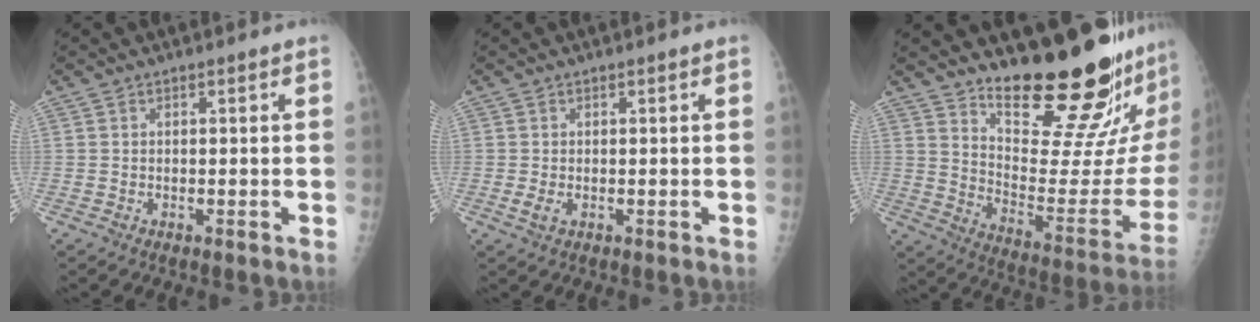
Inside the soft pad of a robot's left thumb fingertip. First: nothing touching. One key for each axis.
{"total": 1.9, "fx": -0.1, "fy": 0.9, "fz": 1.6, "tx": -0.036, "ty": 0.004, "tz": 0.004}
{"total": 23.8, "fx": 20.2, "fy": 3.7, "fz": 12.0, "tx": -0.147, "ty": -0.187, "tz": 0.290}